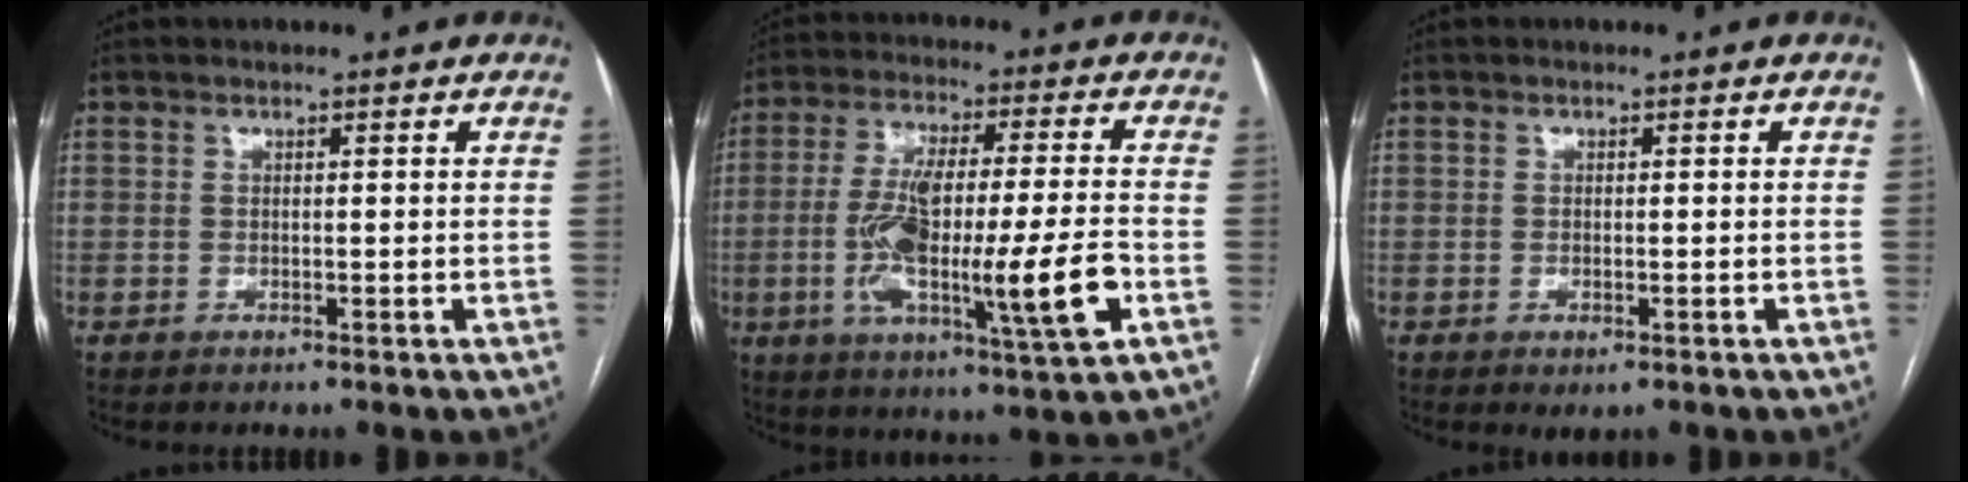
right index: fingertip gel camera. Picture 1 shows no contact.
{"total": 17.9, "force": [-4.3, 1.7, 17.2], "torque": [-0.293, -0.008, -0.068]}
{"total": 1.9, "force": [-1.0, 0.8, 1.4], "torque": [-0.020, -0.004, -0.006]}